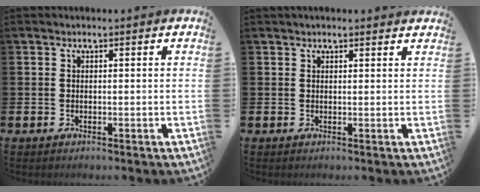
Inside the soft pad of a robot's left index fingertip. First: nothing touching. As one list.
[{"total": 1.4, "force": [1.4, 0.1, 0.3], "torque": [-0.007, 0.002, 0.025]}]